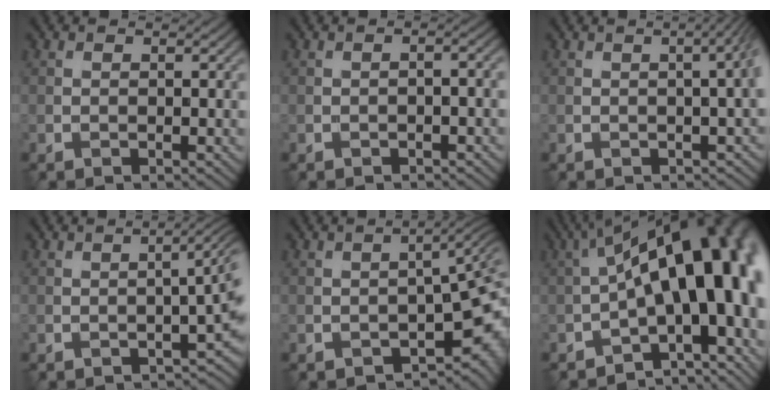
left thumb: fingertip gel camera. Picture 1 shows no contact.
{"total": 1.5, "force": [-0.6, 0.6, 1.3], "torque": [-0.008, 0.007, -0.014]}
{"total": 4.1, "force": [0.1, 1.4, 3.9], "torque": [-0.023, 0.011, 0.004]}
{"total": 4.9, "force": [-1.1, 1.0, 4.6], "torque": [-0.050, 0.004, -0.013]}
{"total": 6.9, "force": [-3.7, 2.0, 5.4], "torque": [-0.068, -0.013, -0.042]}
{"total": 18.9, "force": [-1.3, 9.1, 16.5], "torque": [-0.195, 0.006, -0.004]}